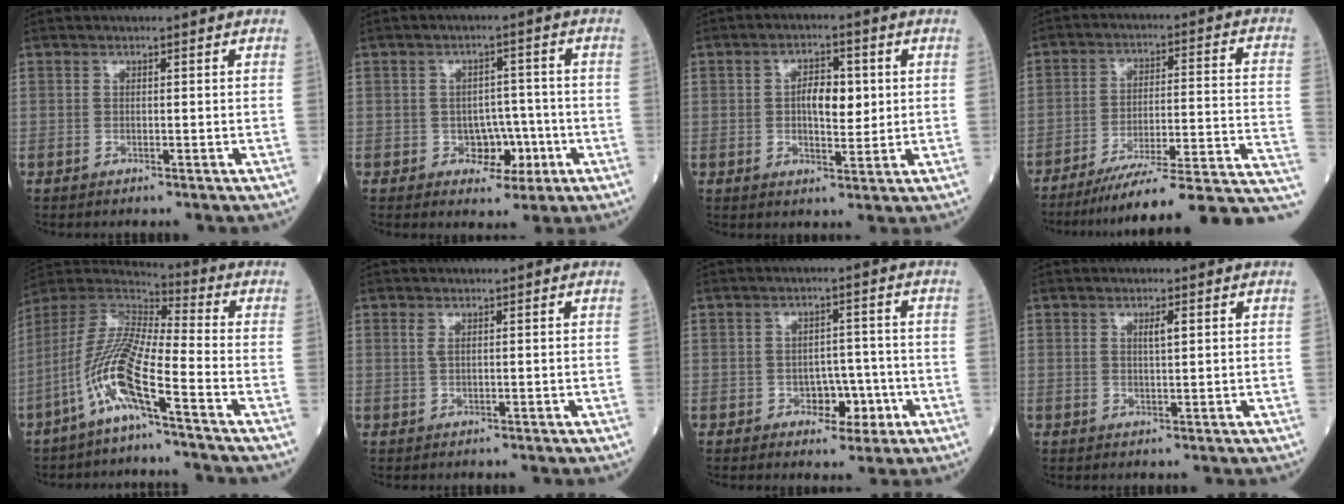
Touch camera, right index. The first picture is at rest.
{"total": 4.6, "force": [-1.7, 3.1, 3.0], "torque": [-0.035, 0.012, -0.020]}
{"total": 5.6, "force": [0.7, 2.5, 5.0], "torque": [-0.081, 0.007, 0.013]}
{"total": 20.3, "force": [-16.9, -0.1, 11.4], "torque": [-0.093, 0.012, -0.239]}
{"total": 12.0, "force": [-6.1, 0.3, 10.4], "torque": [-0.230, -0.009, -0.130]}
{"total": 0.8, "force": [0.4, 0.1, 0.7], "torque": [-0.023, 0.002, 0.007]}
{"total": 4.3, "force": [-1.8, 2.6, 2.9], "torque": [-0.033, 0.009, -0.023]}
{"total": 1.7, "force": [0.6, 0.2, 1.5], "torque": [-0.026, -0.001, 0.009]}